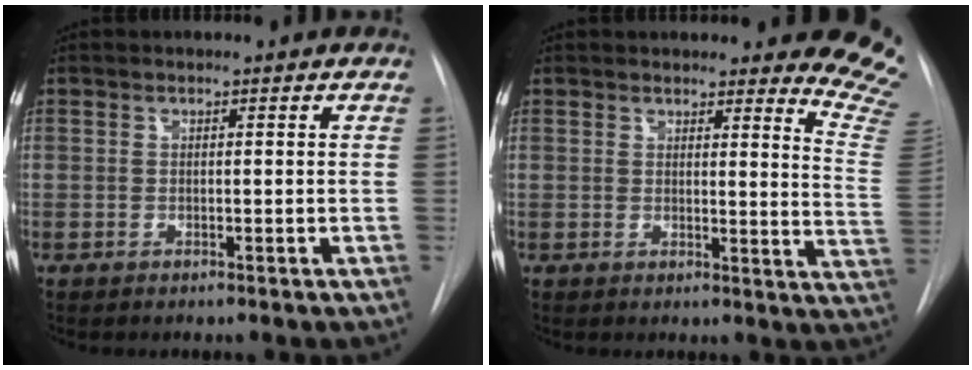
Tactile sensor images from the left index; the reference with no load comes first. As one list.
[{"total": 12.2, "force": [11.9, 1.0, 2.5], "torque": [0.008, -0.124, 0.088]}]